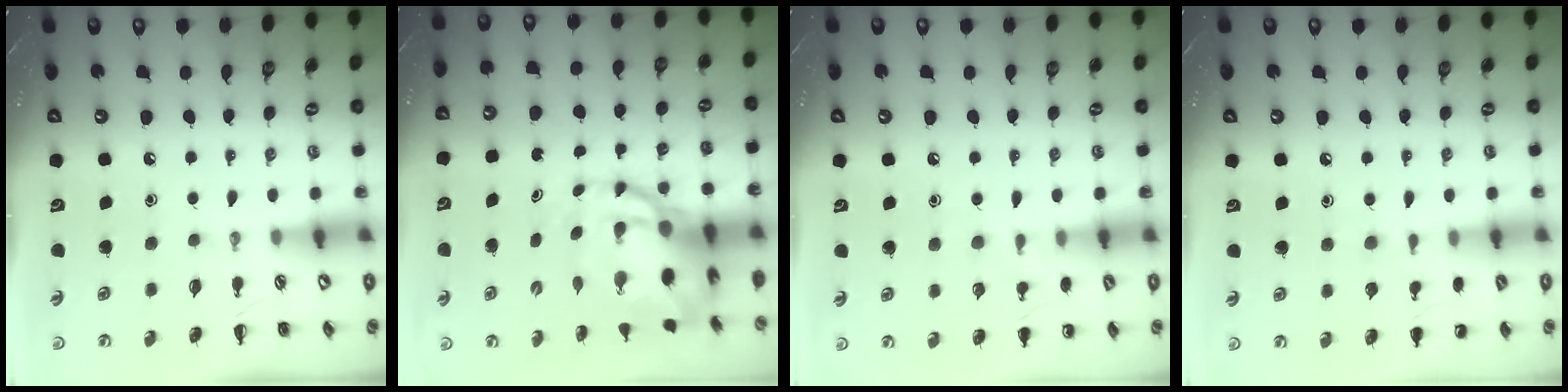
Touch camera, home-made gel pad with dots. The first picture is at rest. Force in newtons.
{"total": 10.4, "press": 10.0, "slide": 2.7}
{"total": 9.0, "press": 8.8, "slide": 1.7}
{"total": 6.9, "press": 6.7, "slide": 1.9}